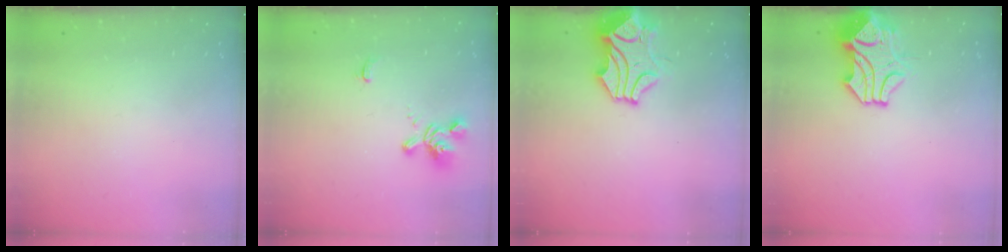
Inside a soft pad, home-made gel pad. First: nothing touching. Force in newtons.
{"total": 2.0, "press": 1.6, "slide": 1.2}
{"total": 2.7, "press": 2.3, "slide": 1.5}
{"total": 3.0, "press": 2.8, "slide": 1.1}